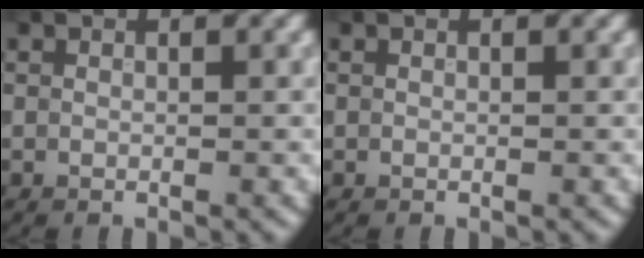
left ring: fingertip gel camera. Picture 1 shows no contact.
{"total": 0.0}